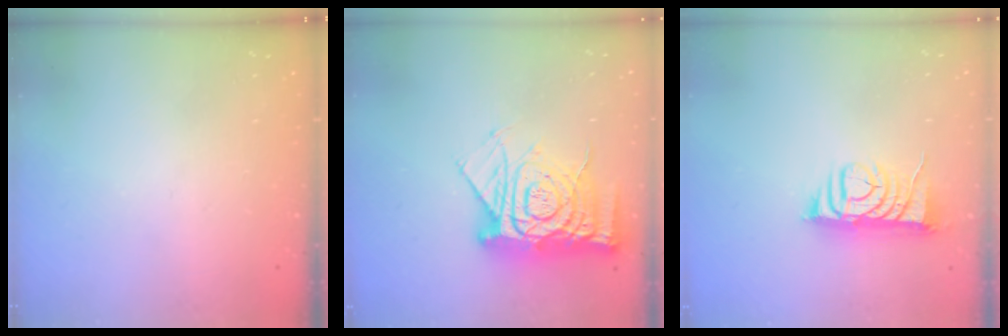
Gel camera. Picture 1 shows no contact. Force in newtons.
{"total": 17.2, "press": 17.2, "slide": 1.7}
{"total": 8.3, "press": 8.2, "slide": 0.8}